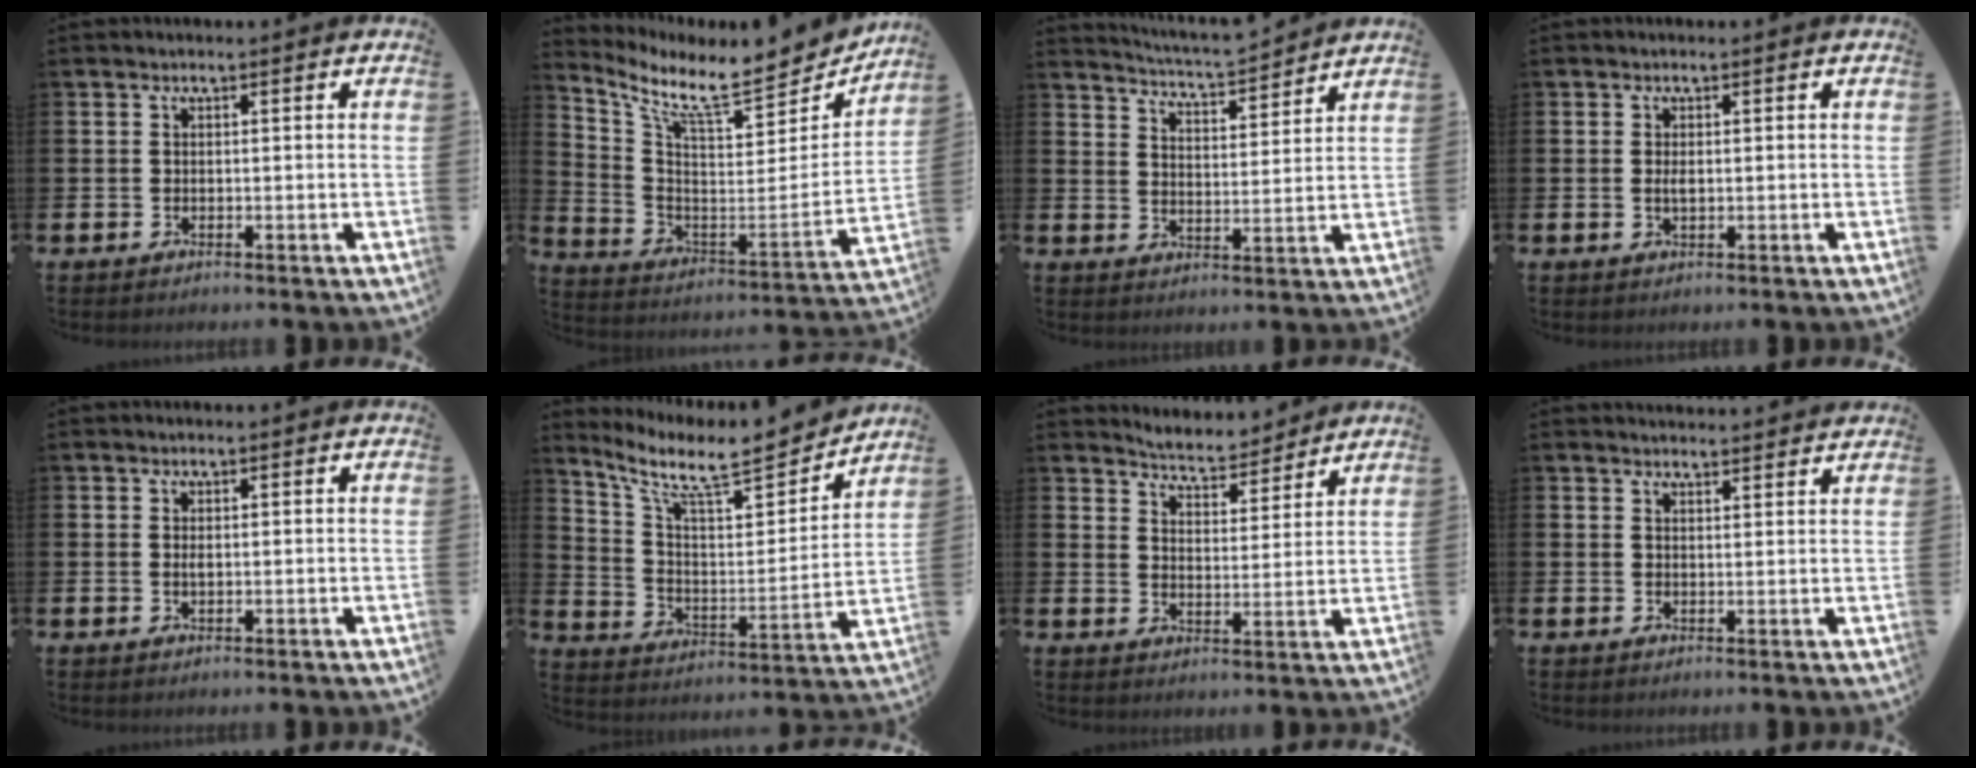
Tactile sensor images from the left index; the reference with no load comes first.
{"total": 10.4, "force": [8.7, 2.6, 5.1], "torque": [-0.118, -0.072, 0.140]}
{"total": 5.3, "force": [5.2, -0.2, 0.6], "torque": [-0.032, -0.038, 0.091]}
{"total": 1.2, "force": [0.1, 0.5, 1.1], "torque": [-0.019, 0.002, 0.000]}
{"total": 0.7, "force": [0.1, 0.3, 0.6], "torque": [-0.009, 0.000, 0.001]}
{"total": 9.2, "force": [7.8, 2.3, 4.2], "torque": [-0.106, -0.063, 0.129]}
{"total": 5.2, "force": [5.2, 0.7, 0.0], "torque": [-0.017, -0.041, 0.090]}
{"total": 2.5, "force": [2.5, 0.0, -0.1], "torque": [0.008, -0.019, 0.043]}